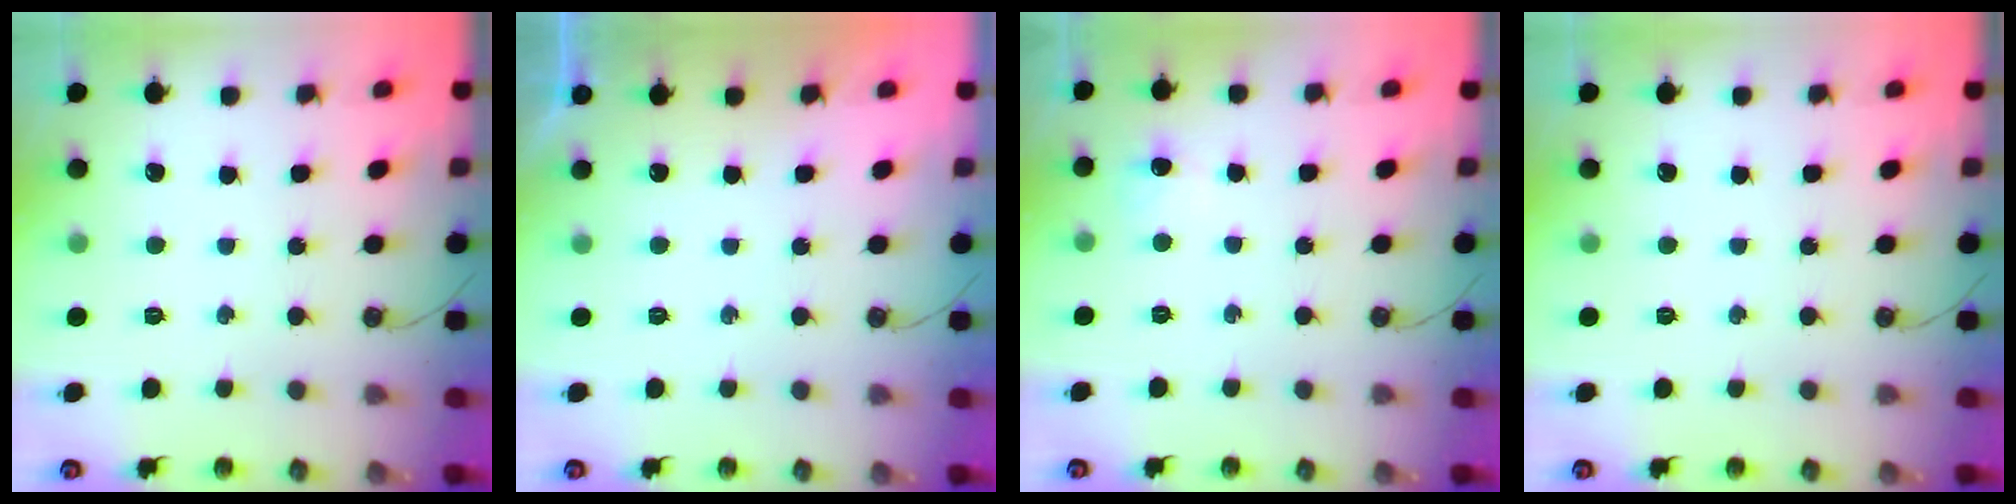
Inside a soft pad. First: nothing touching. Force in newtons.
{"total": 0.0}
{"total": 3.6, "press": 3.5, "slide": 0.7}
{"total": 0.0}